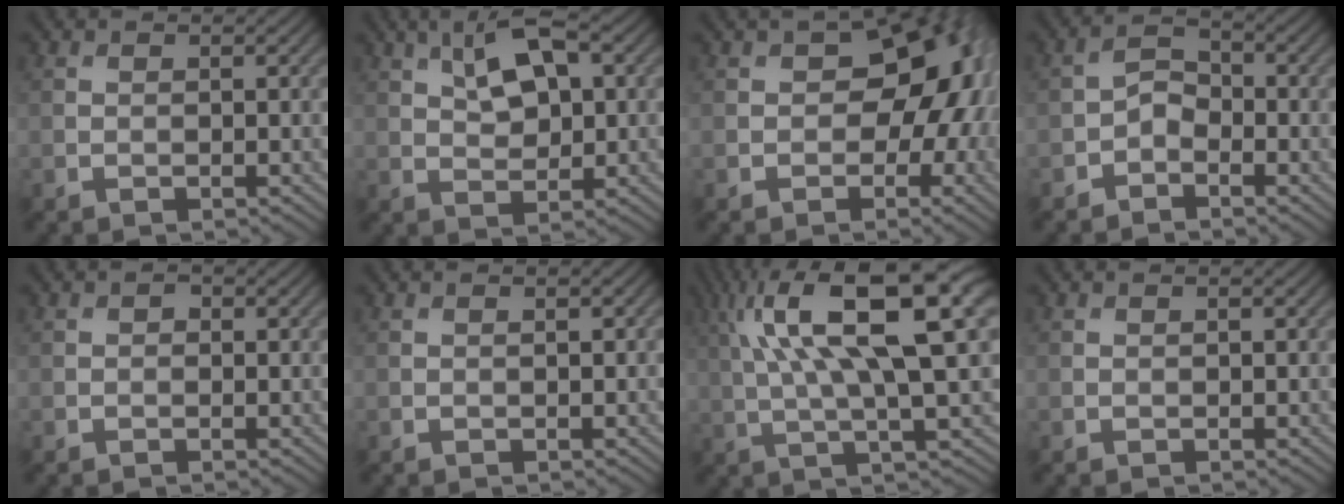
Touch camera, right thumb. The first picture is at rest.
{"total": 7.0, "force": [2.7, 3.4, 5.5], "torque": [-0.107, 0.012, 0.044]}
{"total": 10.8, "force": [0.2, 7.4, 8.0], "torque": [-0.076, 0.003, 0.003]}
{"total": 2.7, "force": [-1.5, 1.7, 1.5], "torque": [-0.024, 0.011, -0.036]}
{"total": 0.6, "force": [-0.1, 0.5, 0.3], "torque": [-0.001, -0.003, -0.004]}
{"total": 0.7, "force": [0.1, 0.1, 0.6], "torque": [-0.011, 0.004, 0.003]}
{"total": 16.1, "force": [5.2, 4.7, 14.5], "torque": [-0.284, 0.014, 0.097]}
{"total": 0.0}